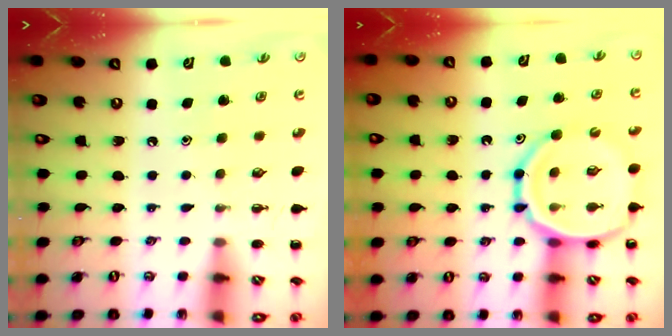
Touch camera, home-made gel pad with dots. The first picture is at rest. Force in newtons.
{"total": 14.7, "press": 14.3, "slide": 3.6}